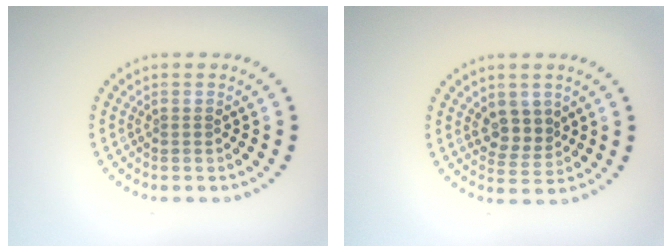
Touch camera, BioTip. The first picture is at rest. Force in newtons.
{"total": 2.8, "press": 2.5, "slide": 1.3}